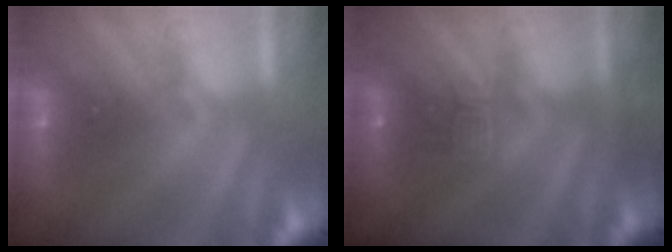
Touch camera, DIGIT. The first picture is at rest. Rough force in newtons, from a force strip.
{"total": 4.5}